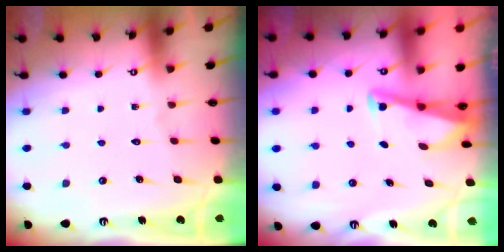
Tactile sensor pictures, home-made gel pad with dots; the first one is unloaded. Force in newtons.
{"total": 2.8, "press": 2.8, "slide": 0.4}